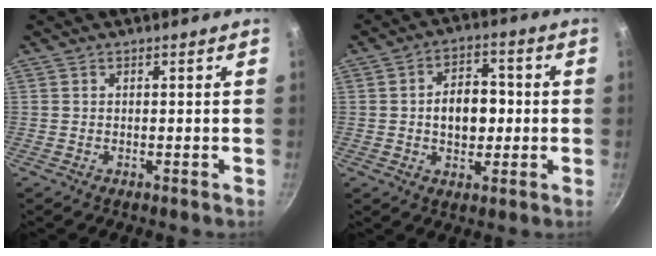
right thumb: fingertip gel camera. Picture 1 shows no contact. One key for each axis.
{"total": 8.8, "fx": -0.1, "fy": 5.8, "fz": 6.7, "tx": -0.074, "ty": 0.014, "tz": -0.005}